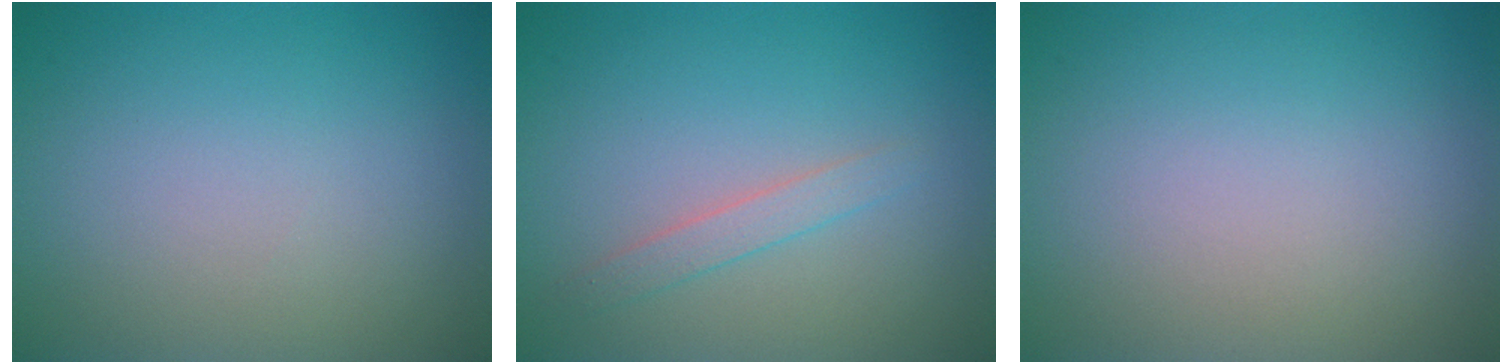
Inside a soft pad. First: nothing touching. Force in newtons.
{"total": 1.4, "press": 1.3, "slide": 0.1}
{"total": 0.0}